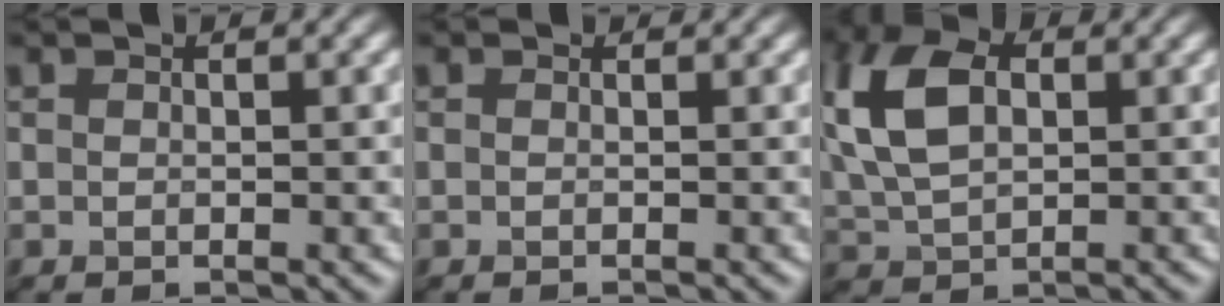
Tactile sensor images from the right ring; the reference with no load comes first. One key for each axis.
{"total": 0.8, "fx": 0.3, "fy": 0.5, "fz": 0.5, "tx": -0.007, "ty": 0.004, "tz": -0.007}
{"total": 7.0, "fx": 1.9, "fy": 4.4, "fz": 5.1, "tx": -0.144, "ty": 0.025, "tz": 0.054}